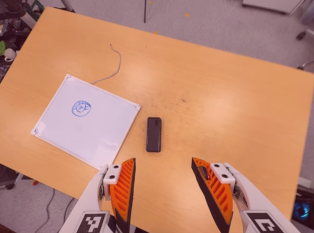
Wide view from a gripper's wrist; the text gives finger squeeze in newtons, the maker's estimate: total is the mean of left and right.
{"total": 0.0}